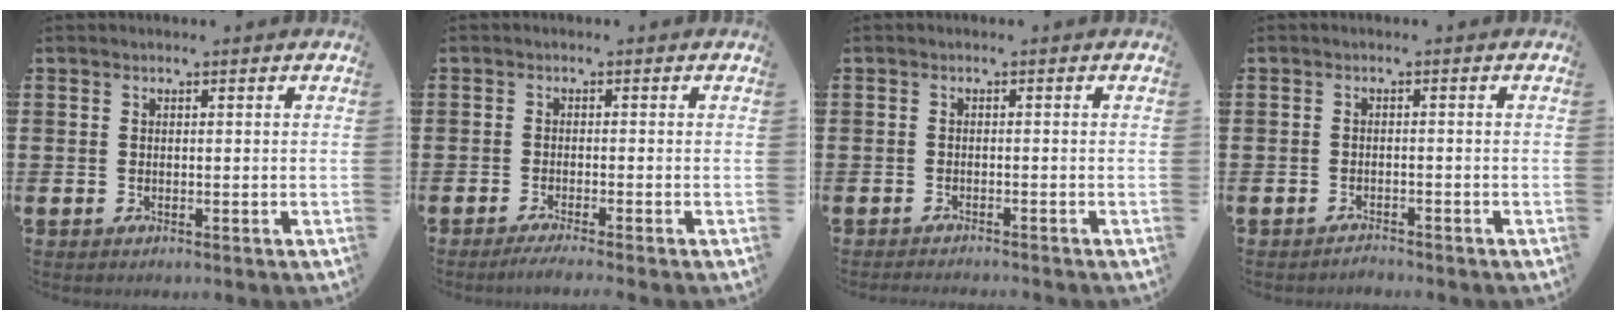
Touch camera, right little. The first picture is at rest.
{"total": 1.5, "force": [-1.1, 0.0, 1.0], "torque": [-0.014, -0.001, -0.020]}
{"total": 0.9, "force": [-0.9, -0.1, 0.1], "torque": [-0.001, -0.002, -0.018]}
{"total": 1.3, "force": [-1.2, -0.1, -0.1], "torque": [-0.002, 0.001, -0.025]}